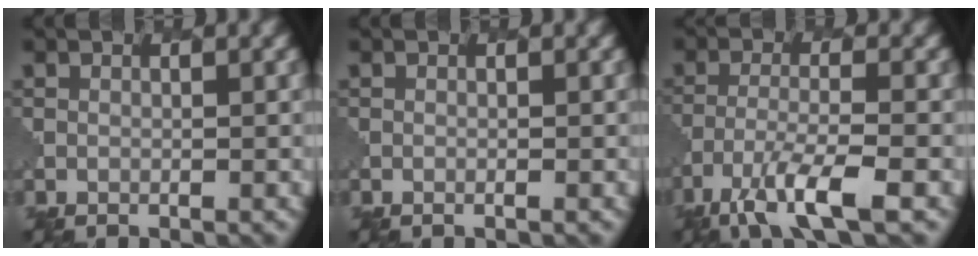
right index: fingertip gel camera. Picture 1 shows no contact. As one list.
[{"total": 0.0}, {"total": 6.3, "force": [-3.9, 1.3, 4.7], "torque": [-0.088, -0.009, -0.075]}]